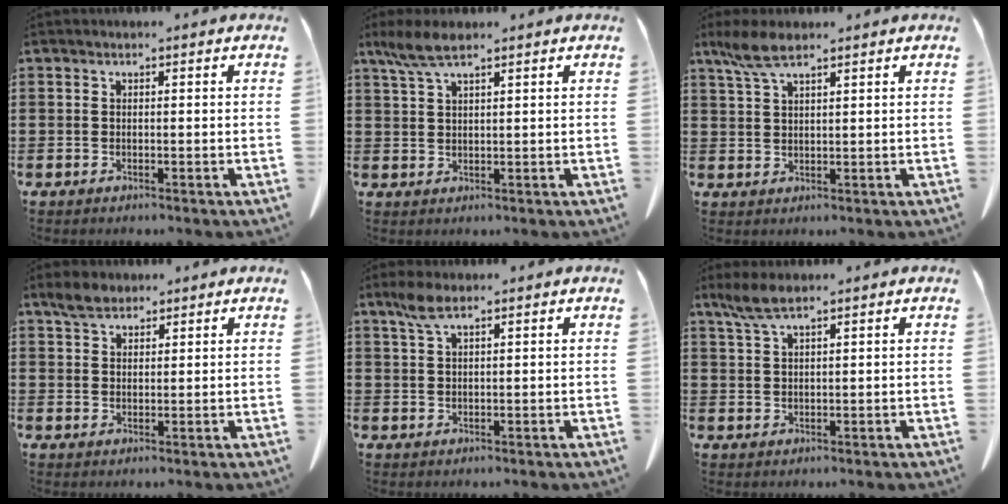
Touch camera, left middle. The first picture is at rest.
{"total": 4.6, "force": [3.0, 1.0, 3.4], "torque": [-0.079, -0.003, 0.052]}
{"total": 5.0, "force": [3.2, 1.3, 3.6], "torque": [-0.084, -0.001, 0.057]}
{"total": 3.5, "force": [2.8, 1.7, 1.4], "torque": [-0.035, 0.007, 0.053]}
{"total": 3.8, "force": [2.3, 1.0, 2.8], "torque": [-0.062, 0.004, 0.042]}
{"total": 4.0, "force": [2.7, 0.9, 2.9], "torque": [-0.070, -0.001, 0.047]}